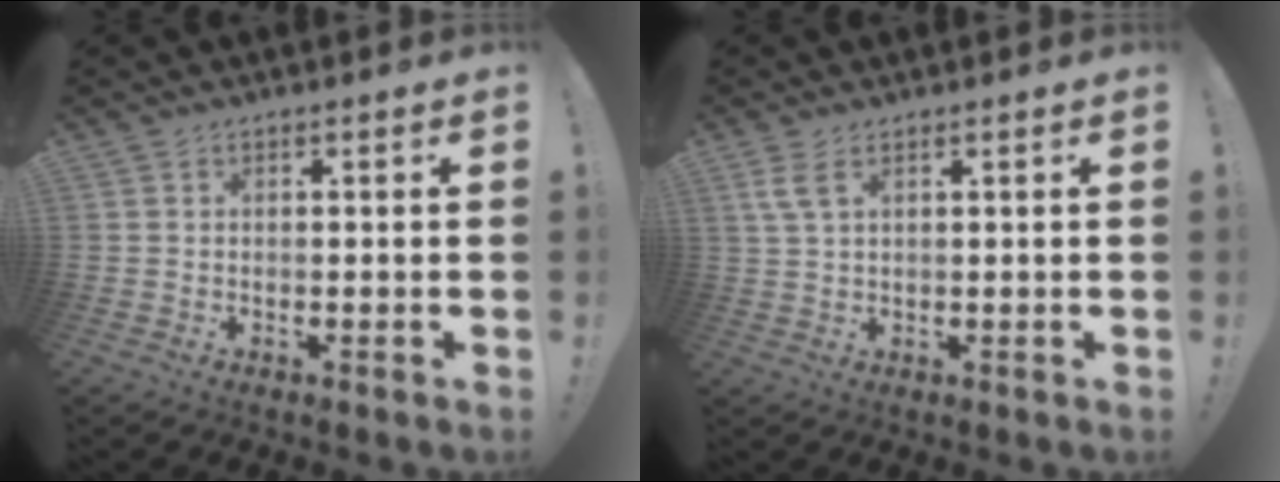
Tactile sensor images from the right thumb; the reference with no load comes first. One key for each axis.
{"total": 4.5, "fx": 2.3, "fy": 1.7, "fz": 3.4, "tx": -0.075, "ty": 0.001, "tz": 0.046}